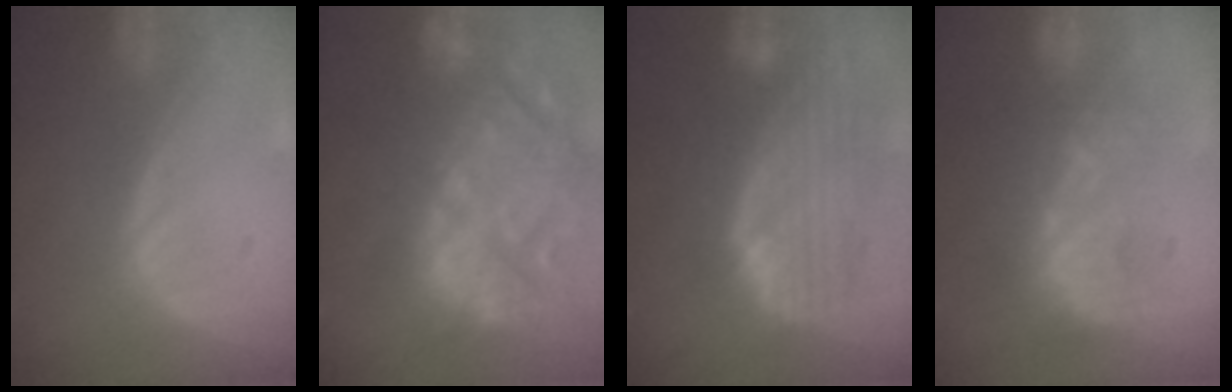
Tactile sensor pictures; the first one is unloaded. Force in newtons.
{"total": 15.3, "press": 13.0, "slide": 8.0}
{"total": 10.2, "press": 8.9, "slide": 4.8}
{"total": 9.9, "press": 8.5, "slide": 5.1}